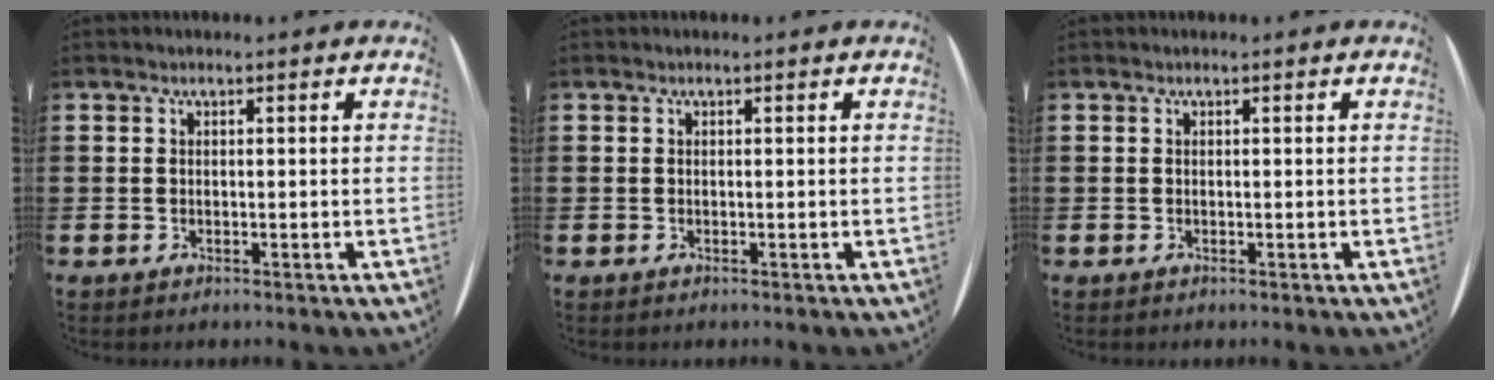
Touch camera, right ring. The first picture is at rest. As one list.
[{"total": 0.0}, {"total": 0.0}]